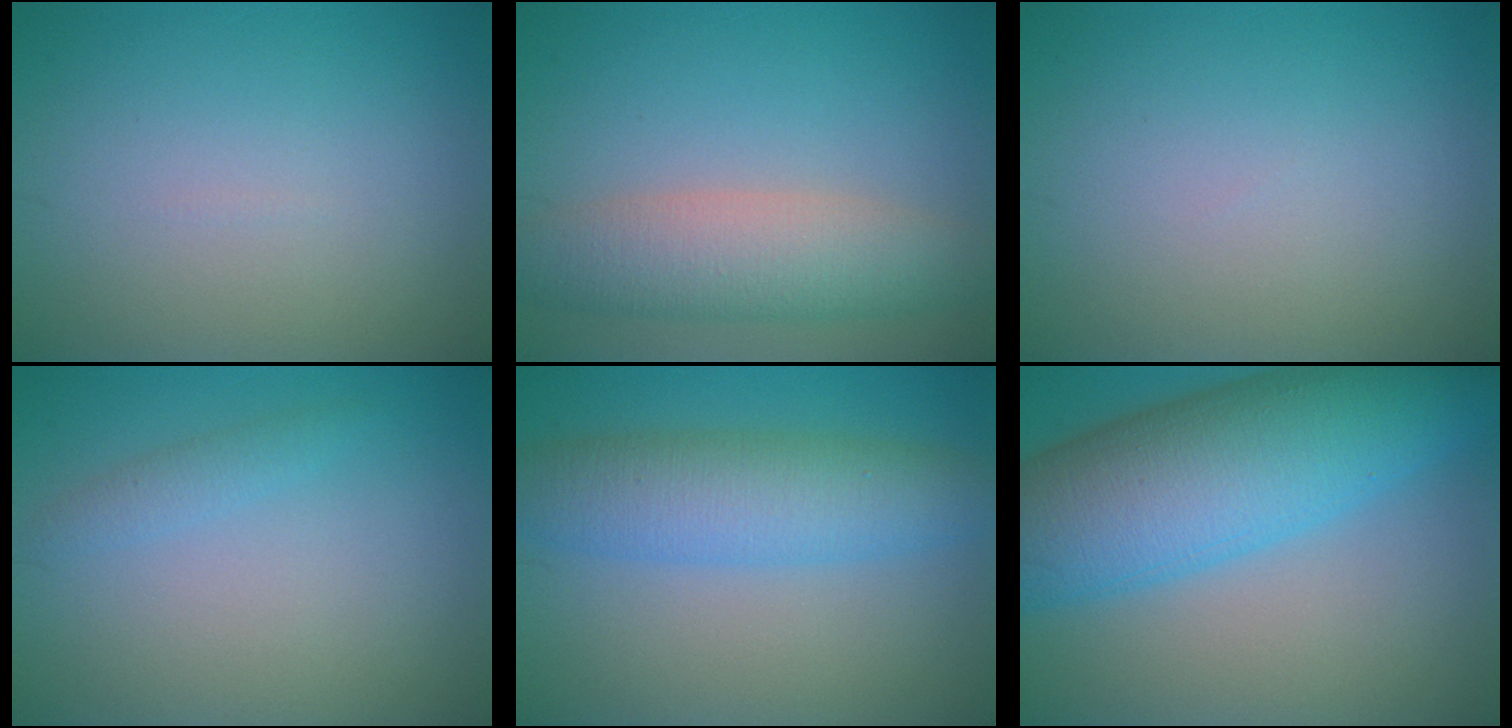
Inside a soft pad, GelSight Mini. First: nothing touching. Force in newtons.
{"total": 5.6, "press": 5.5, "slide": 0.7}
{"total": 0.0}
{"total": 1.3, "press": 1.3, "slide": 0.1}
{"total": 6.2, "press": 6.2, "slide": 0.3}
{"total": 12.4, "press": 12.4, "slide": 0.4}